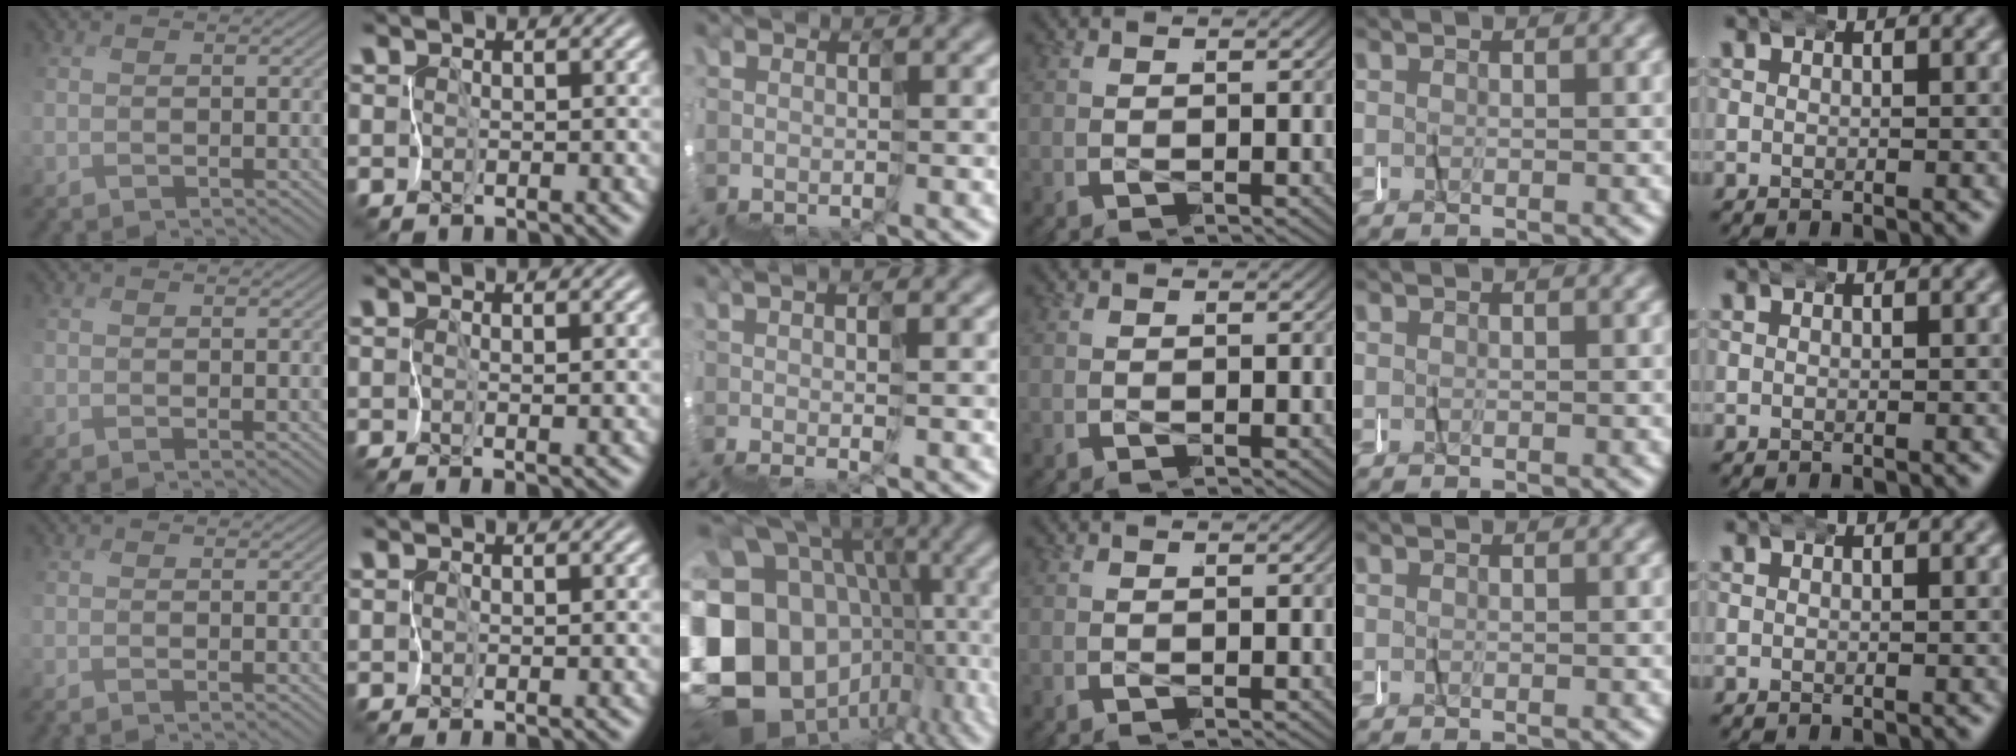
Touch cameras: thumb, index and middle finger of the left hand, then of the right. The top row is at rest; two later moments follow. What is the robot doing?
{"motion": "wrap", "object": "felt sheet"}